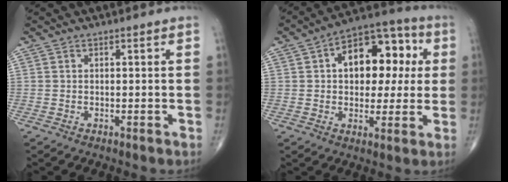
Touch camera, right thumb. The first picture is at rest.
{"total": 15.9, "force": [3.3, 9.8, 12.1], "torque": [-0.121, 0.024, 0.040]}